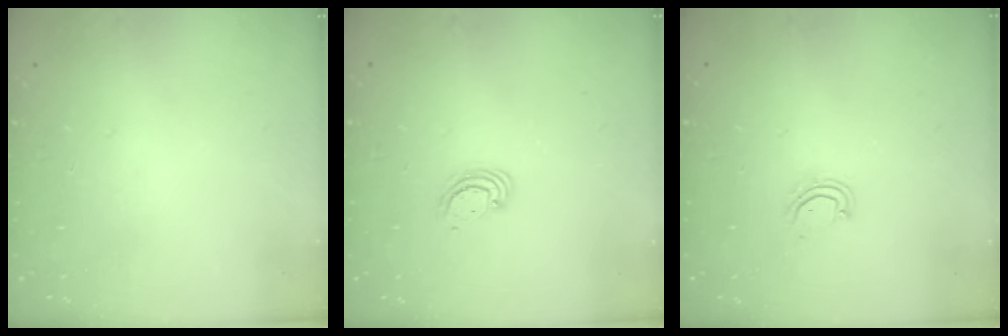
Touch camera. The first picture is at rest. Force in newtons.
{"total": 2.5, "press": 2.5, "slide": 0.3}
{"total": 3.5, "press": 3.4, "slide": 0.3}